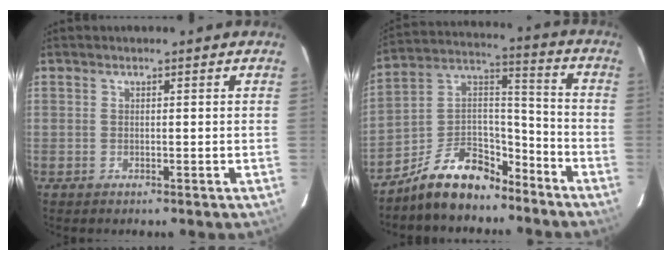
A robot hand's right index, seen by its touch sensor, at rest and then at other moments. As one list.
[{"total": 13.7, "force": [-10.4, 6.8, 5.9], "torque": [-0.122, 0.062, -0.173]}]